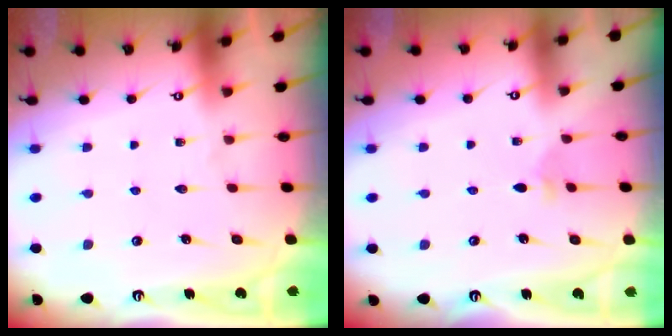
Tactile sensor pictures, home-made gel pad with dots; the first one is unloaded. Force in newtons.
{"total": 2.2, "press": 2.2, "slide": 0.6}